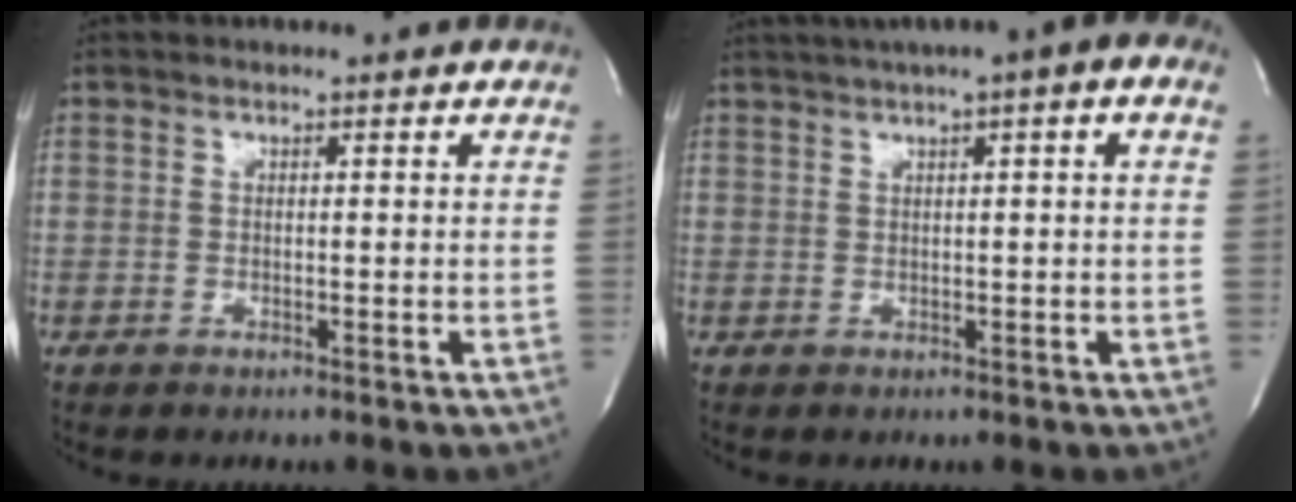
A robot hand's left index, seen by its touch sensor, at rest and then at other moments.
{"total": 8.4, "force": [4.6, 0.8, 7.0], "torque": [-0.104, 0.037, 0.062]}